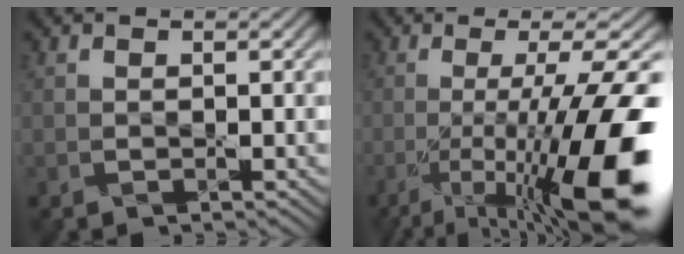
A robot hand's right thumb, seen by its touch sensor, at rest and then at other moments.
{"total": 16.9, "force": [-5.8, 3.9, 15.3], "torque": [-0.231, 0.001, -0.096]}